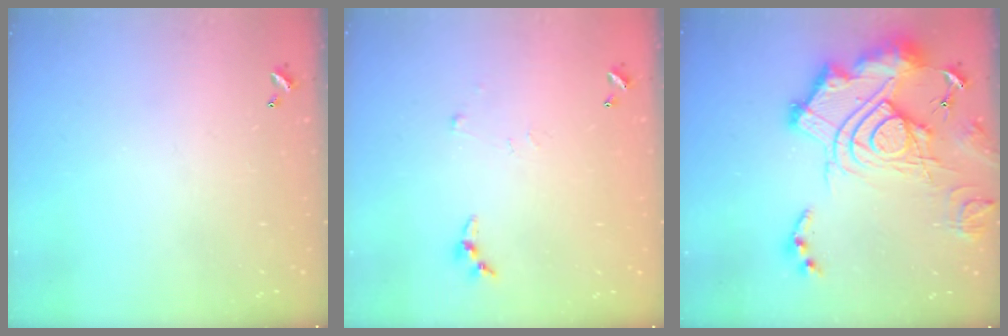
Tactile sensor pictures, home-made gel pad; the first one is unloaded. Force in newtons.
{"total": 4.2, "press": 4.2, "slide": 0.5}
{"total": 26.0, "press": 25.8, "slide": 3.2}